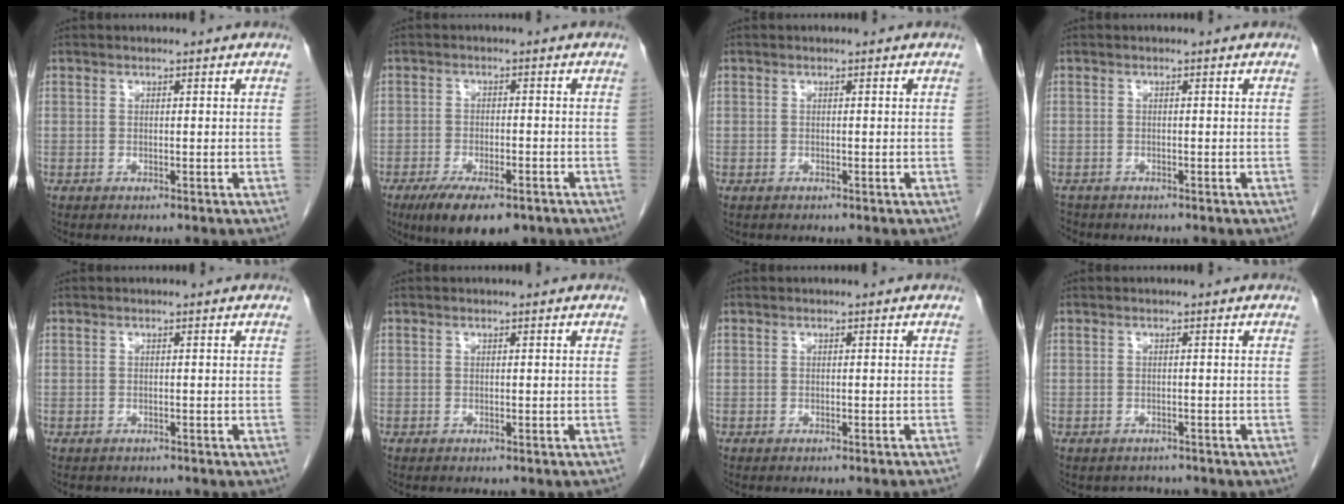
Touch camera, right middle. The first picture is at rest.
{"total": 9.6, "force": [-6.6, 3.2, 6.2], "torque": [-0.096, -0.011, -0.101]}
{"total": 0.0}
{"total": 2.3, "force": [-2.0, 1.1, 0.1], "torque": [-0.007, -0.003, -0.034]}
{"total": 2.6, "force": [-2.2, 1.2, 0.6], "torque": [-0.012, -0.001, -0.025]}
{"total": 1.6, "force": [-1.4, 0.3, 0.8], "torque": [-0.012, -0.001, -0.013]}
{"total": 3.5, "force": [-3.1, -0.4, 1.4], "torque": [-0.014, -0.001, -0.035]}
{"total": 2.1, "force": [-1.9, 1.0, -0.2], "torque": [-0.002, -0.001, -0.028]}